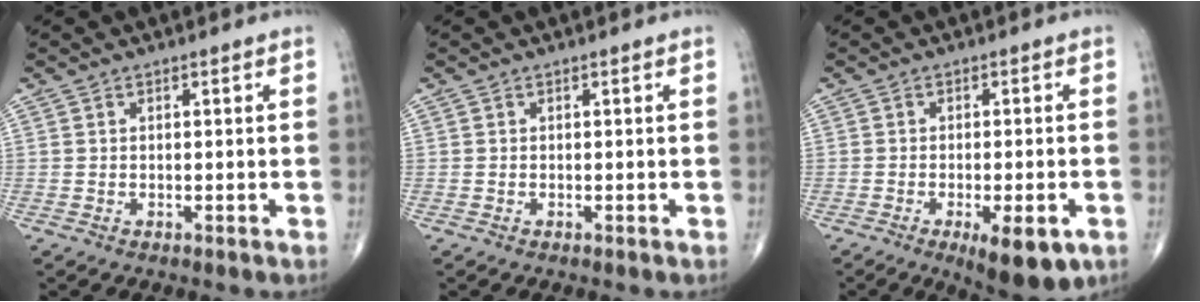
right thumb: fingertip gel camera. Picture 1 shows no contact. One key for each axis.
{"total": 0.0}
{"total": 9.4, "fx": -4.2, "fy": 3.1, "fz": 7.8, "tx": -0.101, "ty": -0.003, "tz": -0.053}